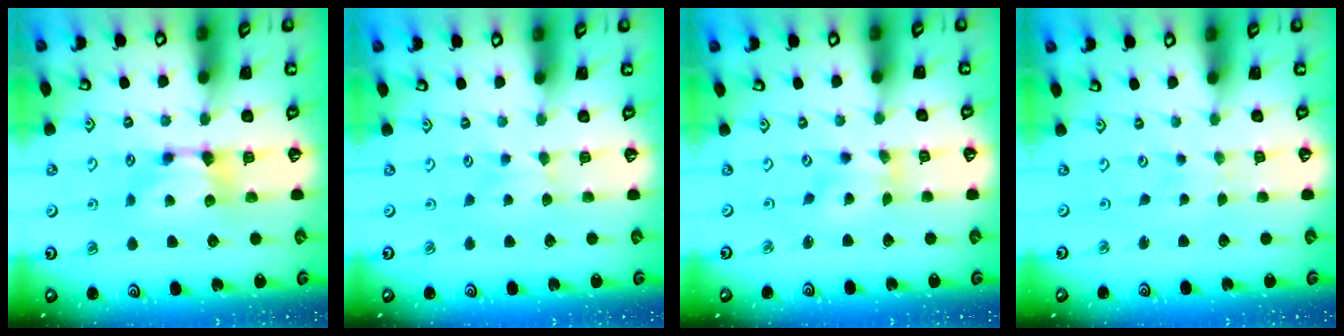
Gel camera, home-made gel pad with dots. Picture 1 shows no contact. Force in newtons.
{"total": 2.9, "press": 2.9, "slide": 0.4}
{"total": 1.3, "press": 0.7, "slide": 1.0}
{"total": 5.6, "press": 5.6, "slide": 0.2}